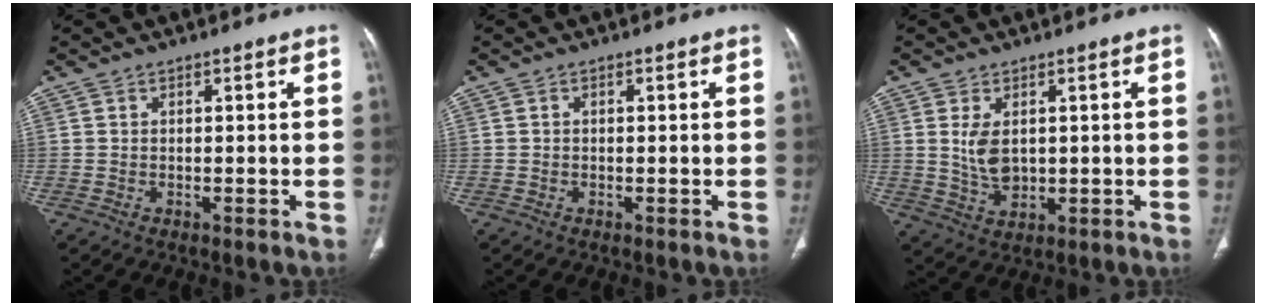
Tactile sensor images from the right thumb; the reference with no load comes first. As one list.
[{"total": 0.0}, {"total": 5.6, "force": [1.0, 3.4, 4.3], "torque": [-0.077, -0.011, 0.030]}]